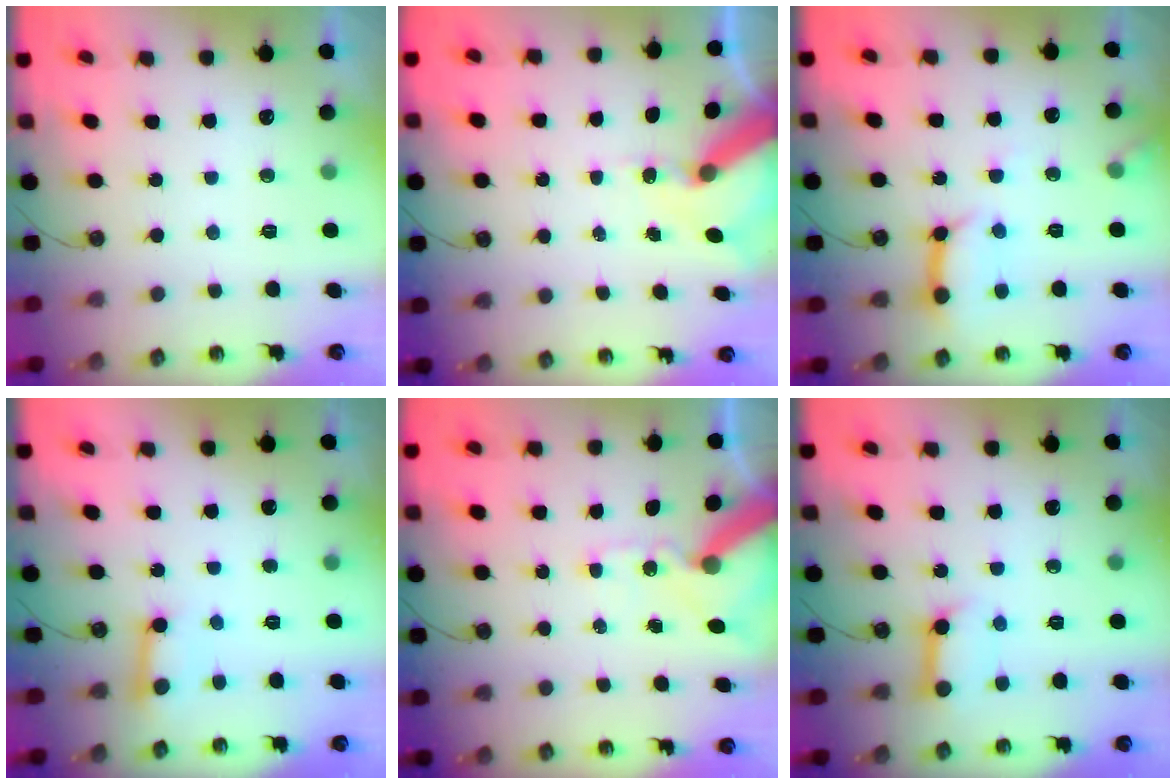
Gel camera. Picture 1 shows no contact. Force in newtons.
{"total": 10.3, "press": 10.2, "slide": 1.4}
{"total": 12.8, "press": 12.7, "slide": 1.4}
{"total": 6.8, "press": 6.7, "slide": 0.7}
{"total": 13.2, "press": 13.1, "slide": 2.0}
{"total": 10.0, "press": 9.9, "slide": 1.4}